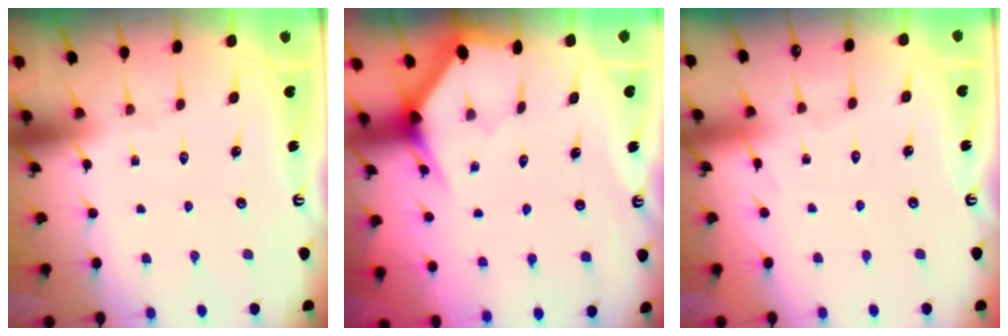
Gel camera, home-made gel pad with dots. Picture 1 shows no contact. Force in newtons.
{"total": 3.1, "press": 3.1, "slide": 0.2}
{"total": 4.2, "press": 4.1, "slide": 0.6}